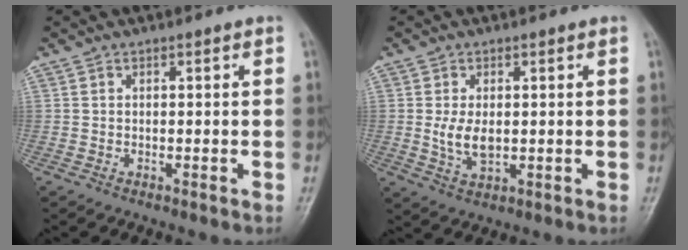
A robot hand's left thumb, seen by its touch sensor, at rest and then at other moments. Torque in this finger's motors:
{"motor_torque": [-0.03, 0.40, 0.40, -0.07, 0.04]}